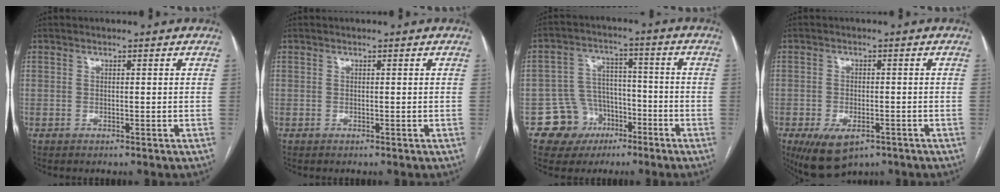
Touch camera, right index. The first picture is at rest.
{"total": 0.0}
{"total": 8.5, "force": [-4.1, 7.4, 0.7], "torque": [0.000, 0.030, -0.054]}
{"total": 7.5, "force": [-4.2, 3.9, 4.8], "torque": [-0.083, -0.008, -0.057]}